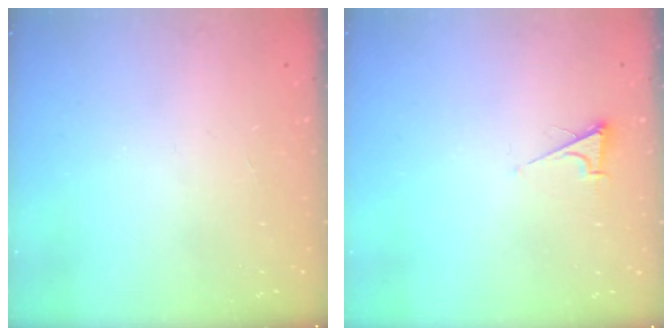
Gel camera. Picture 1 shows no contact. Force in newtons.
{"total": 3.5, "press": 3.5, "slide": 0.3}